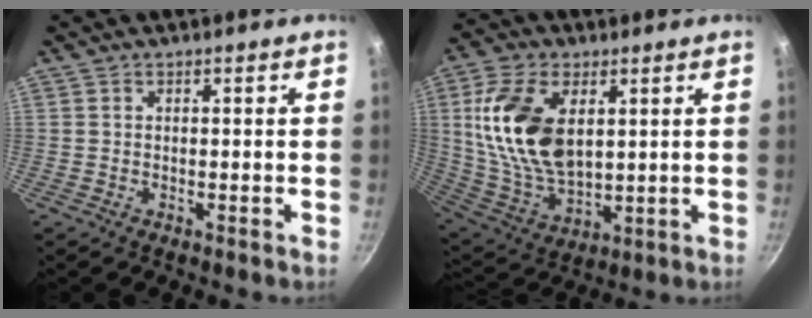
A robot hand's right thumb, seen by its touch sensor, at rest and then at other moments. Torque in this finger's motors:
{"motor_torque": [-0.52, 2.55, 1.56, 0.48, 0.32]}